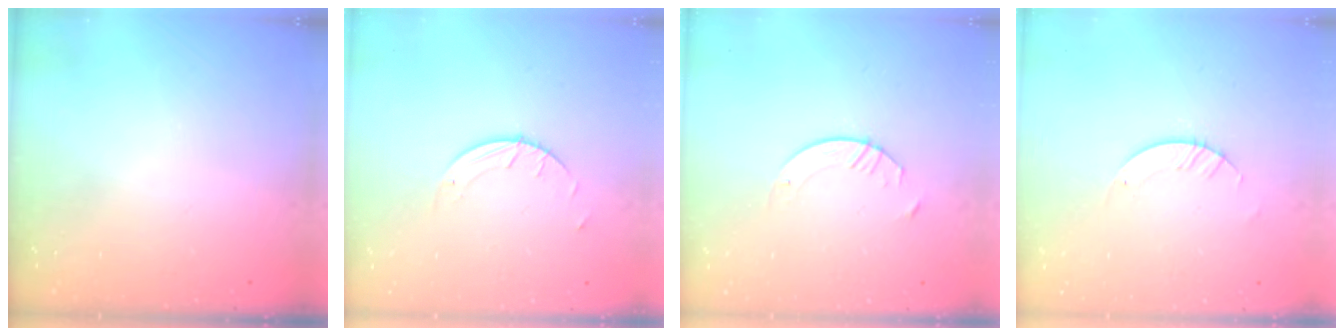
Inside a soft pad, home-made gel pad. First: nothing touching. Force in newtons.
{"total": 1.9, "press": 1.9, "slide": 0.1}
{"total": 2.9, "press": 2.9, "slide": 0.3}
{"total": 2.8, "press": 2.8, "slide": 0.2}